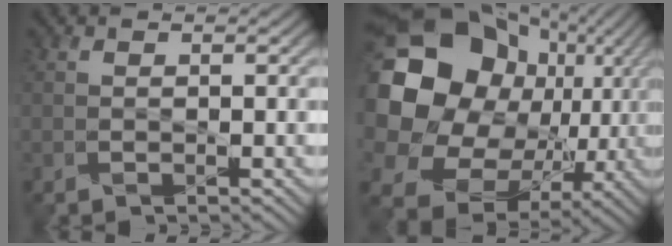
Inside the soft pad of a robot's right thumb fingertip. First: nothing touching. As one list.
[{"total": 25.5, "force": [4.5, 21.8, 12.4], "torque": [-0.322, -0.009, 0.096]}]